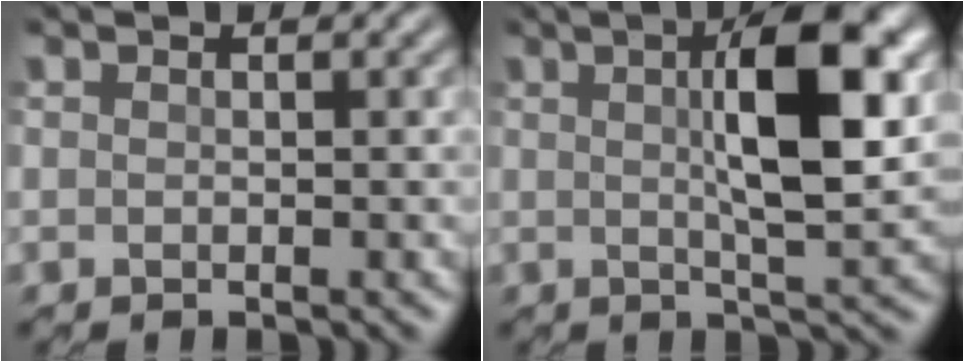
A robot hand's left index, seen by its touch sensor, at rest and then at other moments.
{"total": 7.8, "force": [1.9, 1.7, 7.4], "torque": [-0.121, 0.015, 0.028]}